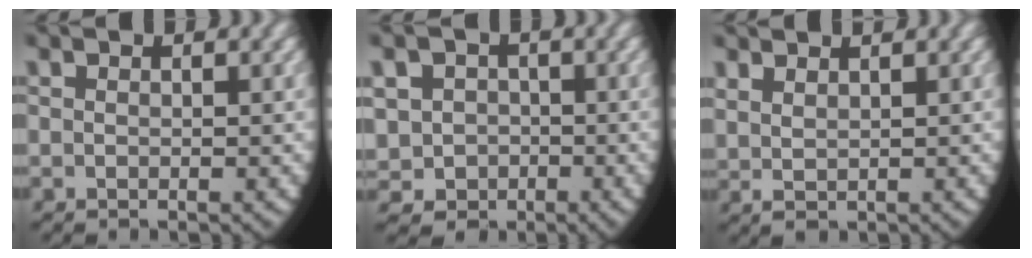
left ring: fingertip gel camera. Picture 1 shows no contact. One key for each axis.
{"total": 9.4, "fx": -1.4, "fy": 8.9, "fz": 3.0, "tx": -0.076, "ty": -0.035, "tz": -0.021}
{"total": 1.6, "fx": 1.3, "fy": 0.7, "fz": 0.7, "tx": -0.017, "ty": -0.007, "tz": 0.037}